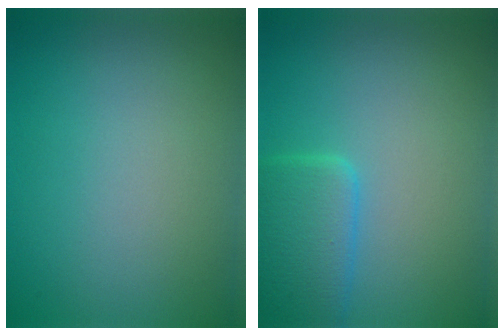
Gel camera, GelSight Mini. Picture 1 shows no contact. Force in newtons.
{"total": 4.1, "press": 4.1, "slide": 0.4}